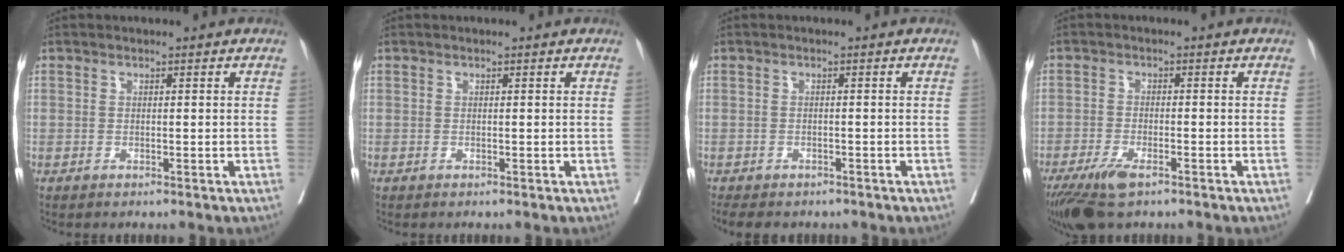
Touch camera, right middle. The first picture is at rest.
{"total": 0.0}
{"total": 7.2, "force": [-6.0, 2.7, 2.9], "torque": [-0.055, -0.007, -0.081]}
{"total": 6.3, "force": [-4.2, 1.8, 4.3], "torque": [-0.082, -0.013, -0.073]}